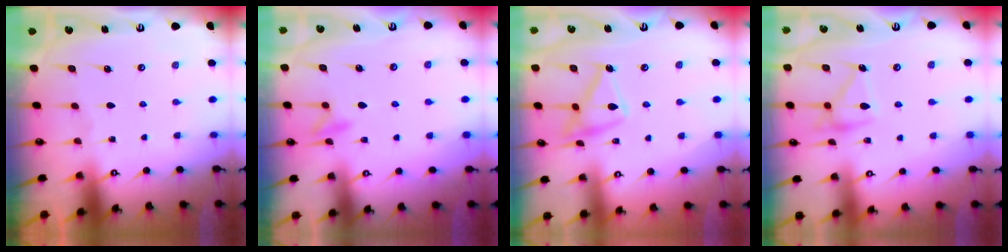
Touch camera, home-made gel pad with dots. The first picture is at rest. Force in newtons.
{"total": 9.0, "press": 8.9, "slide": 1.0}
{"total": 16.1, "press": 16.1, "slide": 0.7}
{"total": 15.6, "press": 15.5, "slide": 1.0}